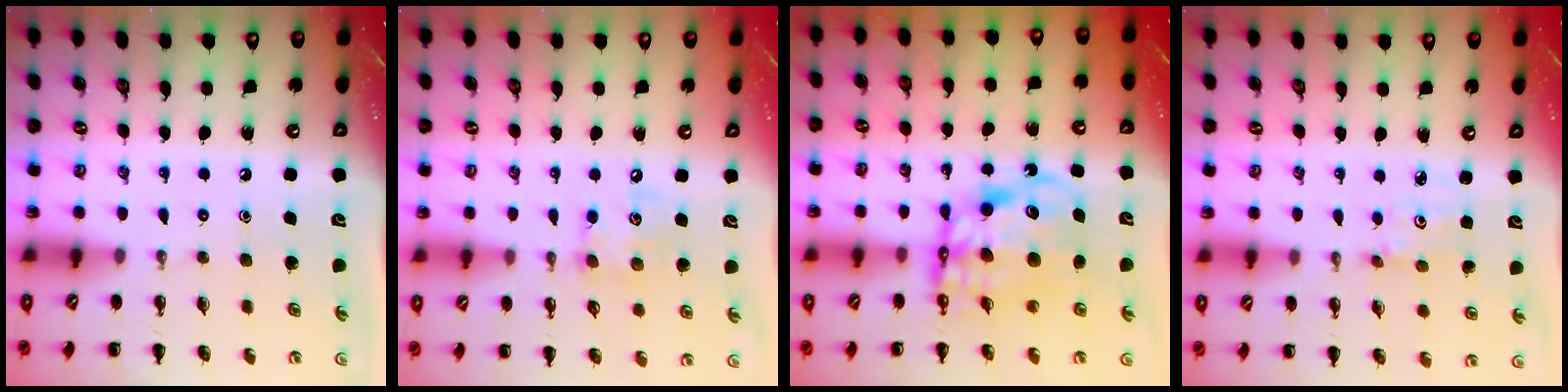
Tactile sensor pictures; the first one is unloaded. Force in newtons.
{"total": 6.1, "press": 6.1, "slide": 0.6}
{"total": 11.8, "press": 11.4, "slide": 2.9}
{"total": 1.8, "press": 1.7, "slide": 0.6}